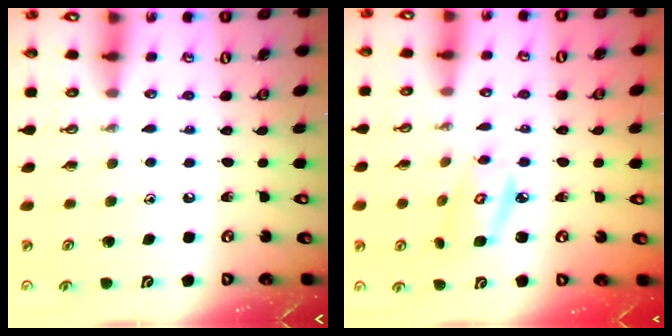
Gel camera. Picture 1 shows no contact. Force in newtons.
{"total": 5.6, "press": 5.6, "slide": 0.3}